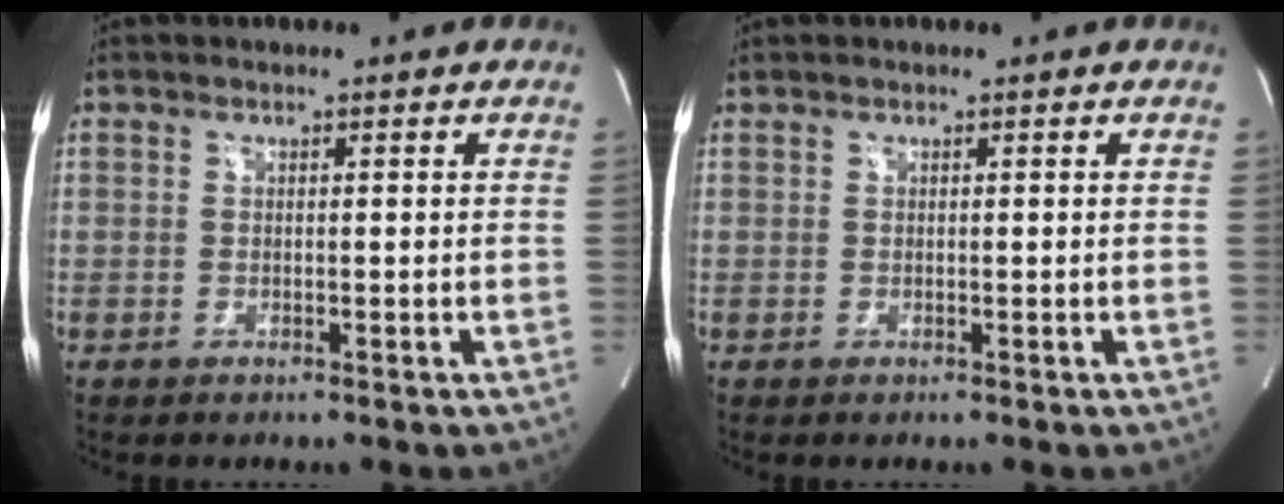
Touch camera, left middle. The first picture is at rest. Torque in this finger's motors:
{"motor_torque": [0.28, -0.11, 0.15, -0.01]}